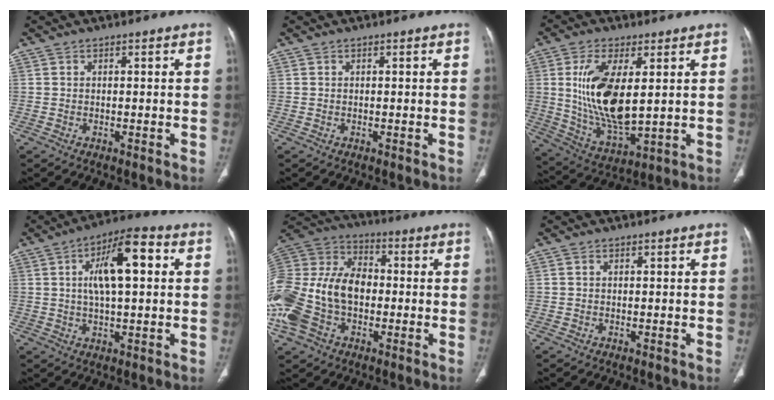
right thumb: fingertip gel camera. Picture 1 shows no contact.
{"total": 0.0}
{"total": 15.5, "force": [2.6, 6.6, 13.8], "torque": [-0.268, -0.027, 0.062]}
{"total": 12.4, "force": [2.6, 4.6, 11.2], "torque": [-0.182, 0.017, 0.037]}
{"total": 24.8, "force": [-3.4, 17.1, 17.6], "torque": [-0.412, 0.041, -0.058]}
{"total": 0.0}